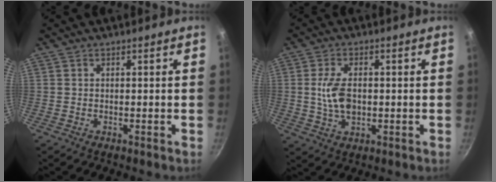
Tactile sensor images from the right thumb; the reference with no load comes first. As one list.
[{"total": 7.1, "force": [0.2, 4.1, 5.8], "torque": [-0.107, 0.000, 0.004]}]